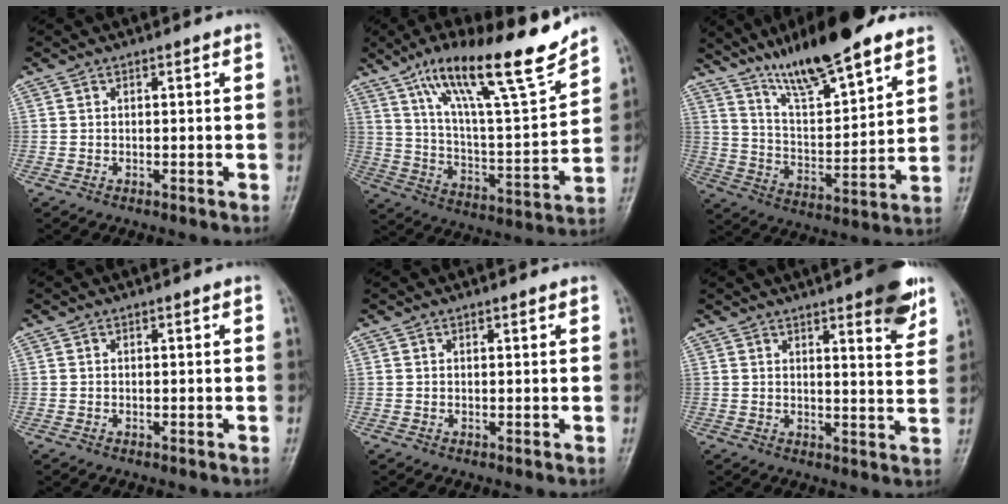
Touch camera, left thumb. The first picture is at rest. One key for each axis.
{"total": 22.5, "fx": 15.3, "fy": 4.3, "fz": 15.9, "tx": -0.239, "ty": -0.060, "tz": 0.260}
{"total": 19.2, "fx": 14.1, "fy": 4.6, "fz": 12.1, "tx": -0.170, "ty": -0.065, "tz": 0.241}
{"total": 0.0}
{"total": 0.5, "fx": 0.4, "fy": 0.2, "fz": 0.3, "tx": -0.006, "ty": -0.003, "tz": 0.005}
{"total": 8.8, "fx": 5.5, "fy": 1.9, "fz": 6.6, "tx": -0.068, "ty": -0.029, "tz": 0.068}